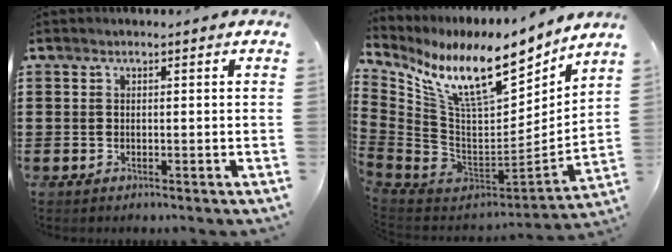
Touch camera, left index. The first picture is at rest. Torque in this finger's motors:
{"motor_torque": [2.14, 0.00, 0.86, 0.21]}